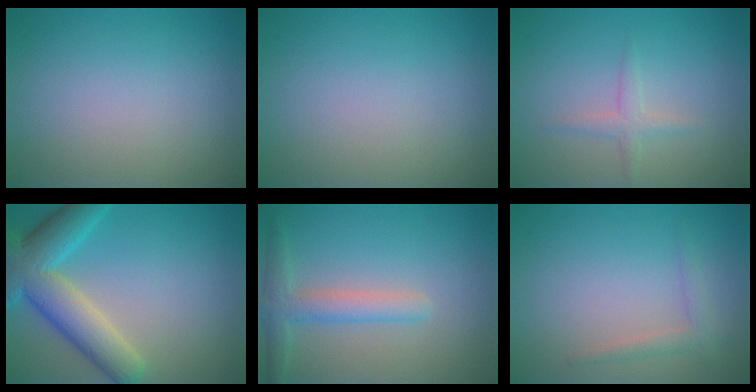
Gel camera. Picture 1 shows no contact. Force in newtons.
{"total": 0.0}
{"total": 1.4, "press": 1.4, "slide": 0.1}
{"total": 7.7, "press": 7.7, "slide": 0.4}
{"total": 3.1, "press": 3.0, "slide": 0.3}
{"total": 1.5, "press": 1.4, "slide": 0.1}